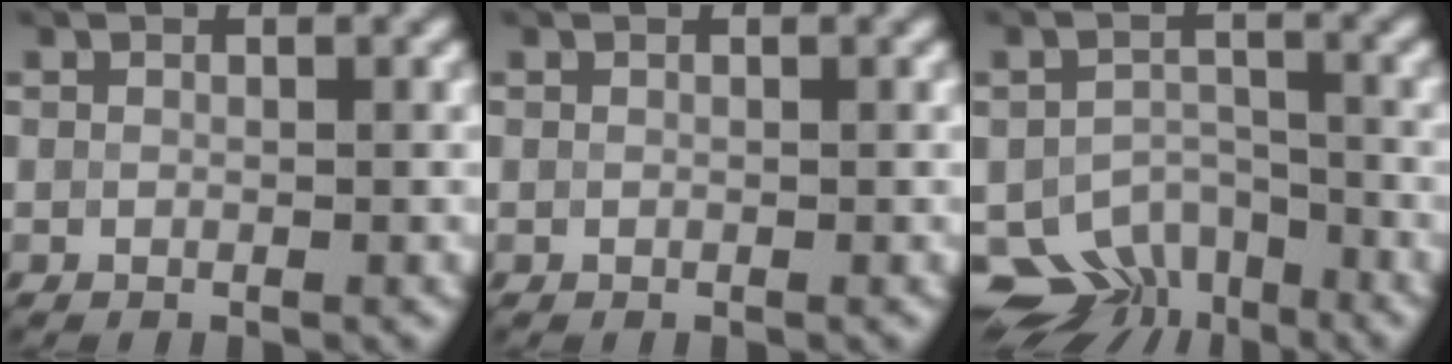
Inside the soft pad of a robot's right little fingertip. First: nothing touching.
{"total": 0.0}
{"total": 10.4, "force": [-9.2, 4.4, 2.0], "torque": [-0.038, -0.011, -0.140]}